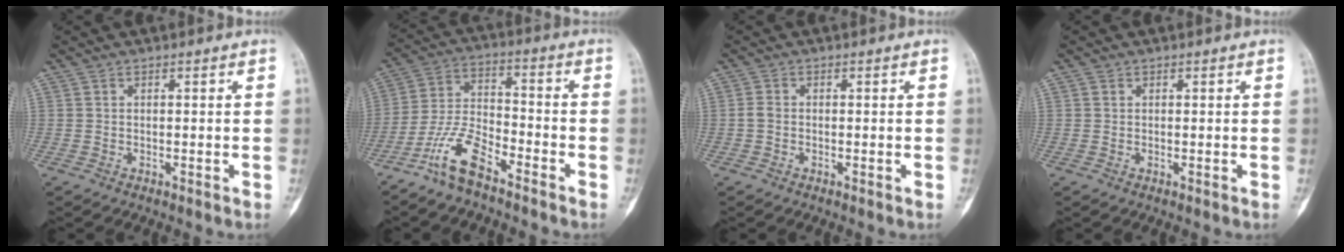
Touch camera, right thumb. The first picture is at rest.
{"total": 9.7, "force": [-6.9, 3.3, 6.0], "torque": [-0.131, 0.050, -0.141]}
{"total": 1.1, "force": [-0.1, 1.0, 0.3], "torque": [-0.003, 0.003, -0.001]}
{"total": 0.5, "force": [0.2, 0.5, 0.1], "torque": [0.001, 0.001, 0.003]}